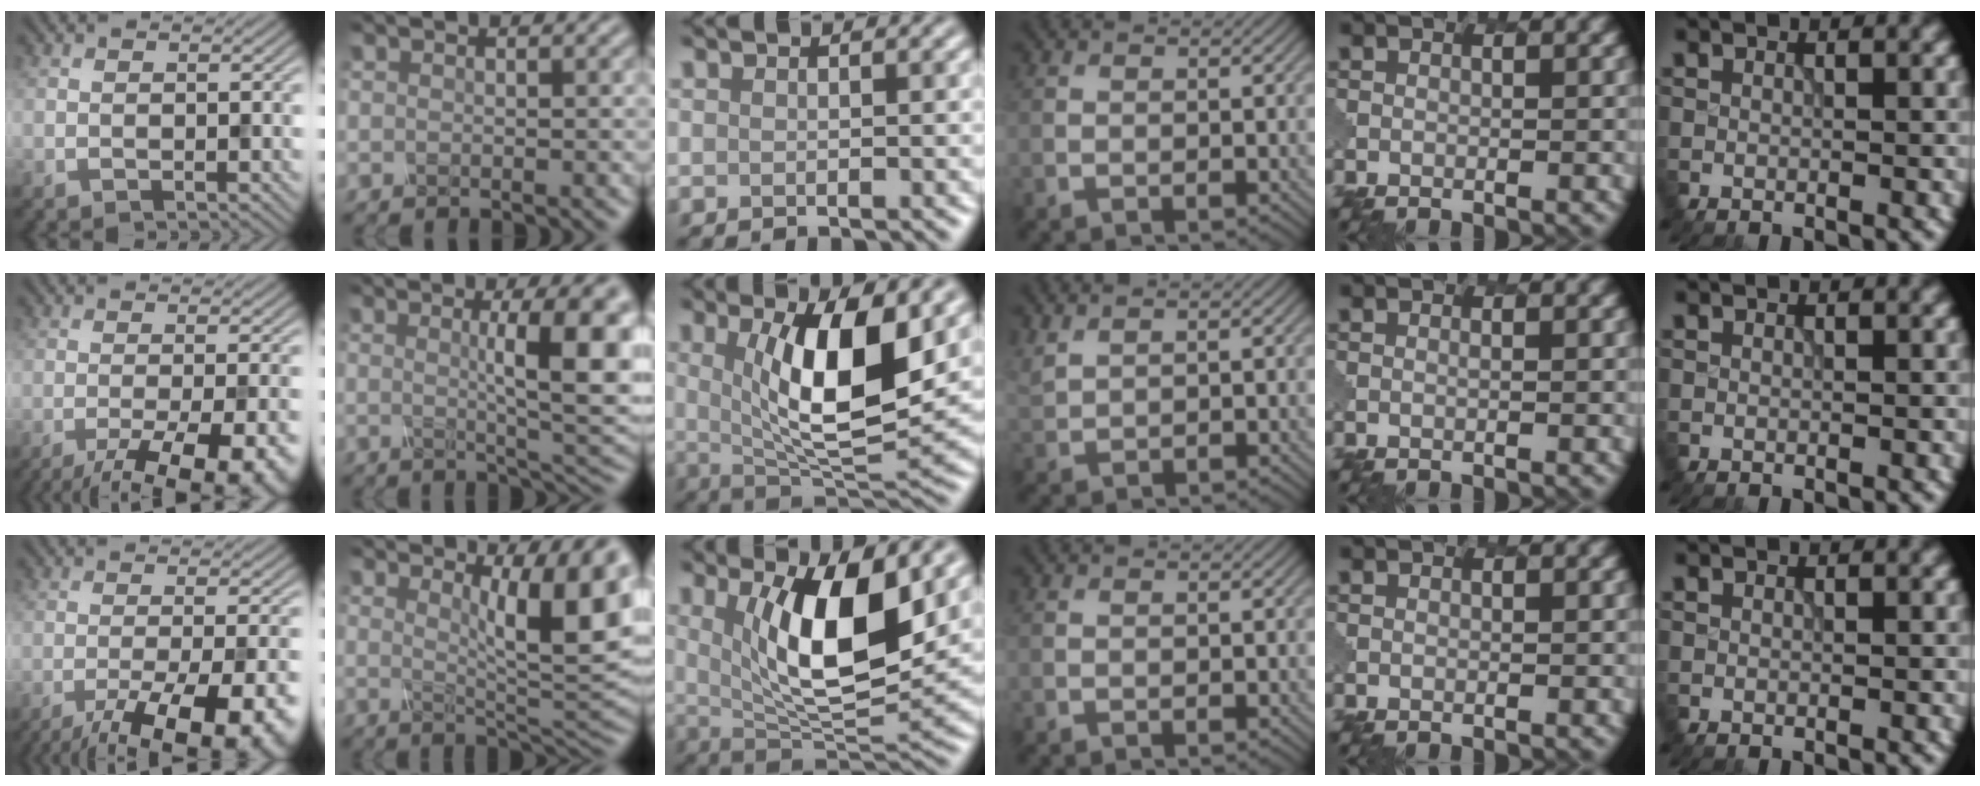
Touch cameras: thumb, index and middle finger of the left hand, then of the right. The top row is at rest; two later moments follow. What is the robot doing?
{"motion": "screw", "object": "spray bottle"}